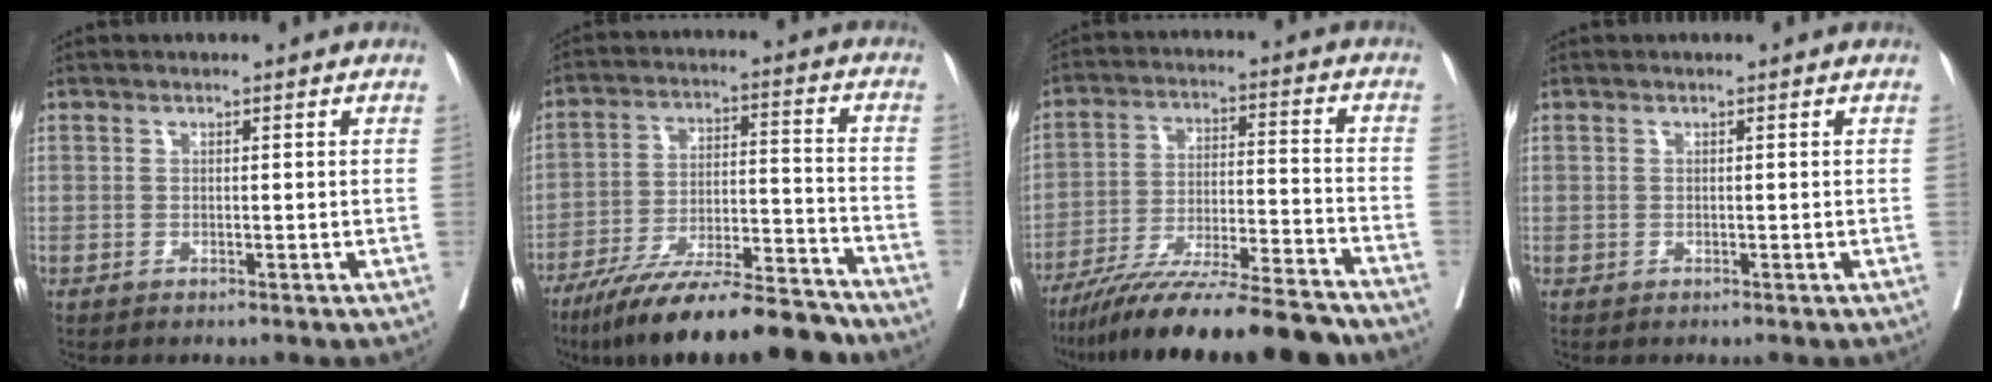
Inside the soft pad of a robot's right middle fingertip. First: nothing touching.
{"total": 18.8, "force": [-15.9, 2.5, 9.7], "torque": [-0.149, -0.002, -0.260]}
{"total": 19.8, "force": [-17.2, 0.7, 9.8], "torque": [-0.155, -0.023, -0.280]}
{"total": 0.0}